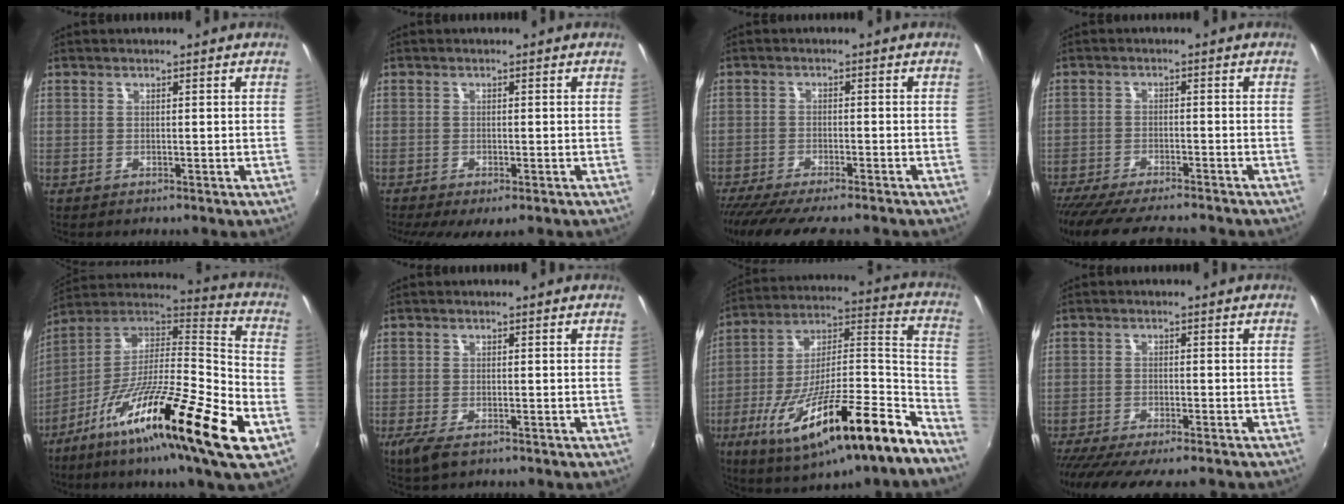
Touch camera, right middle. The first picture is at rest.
{"total": 5.5, "force": [-3.7, 1.6, 3.7], "torque": [-0.081, -0.030, -0.057]}
{"total": 11.8, "force": [-10.2, 1.5, 5.8], "torque": [-0.124, -0.037, -0.161]}
{"total": 14.3, "force": [-12.5, 2.3, 6.6], "torque": [-0.138, -0.031, -0.198]}
{"total": 25.5, "force": [-11.4, 2.8, 22.7], "torque": [-0.371, -0.029, -0.210]}
{"total": 4.2, "force": [-2.6, 1.5, 3.0], "torque": [-0.066, -0.016, -0.045]}
{"total": 26.5, "force": [-16.2, 4.7, 20.4], "torque": [-0.308, -0.023, -0.266]}
{"total": 11.1, "force": [-9.2, 1.8, 5.8], "torque": [-0.127, -0.040, -0.148]}